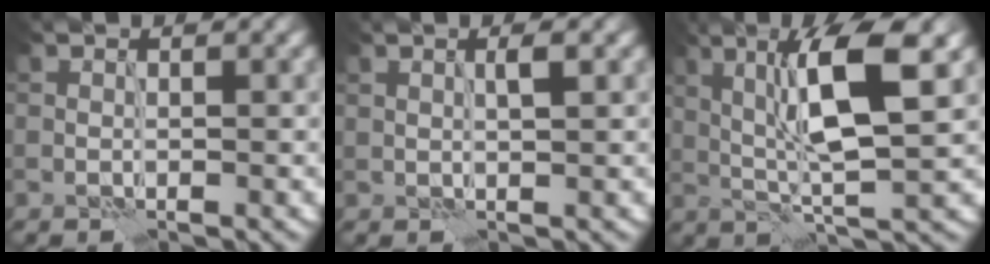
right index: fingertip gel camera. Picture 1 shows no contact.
{"total": 1.1, "force": [0.5, 0.0, 1.0], "torque": [-0.018, 0.001, 0.008]}
{"total": 7.8, "force": [1.8, 1.2, 7.5], "torque": [-0.125, 0.005, 0.032]}